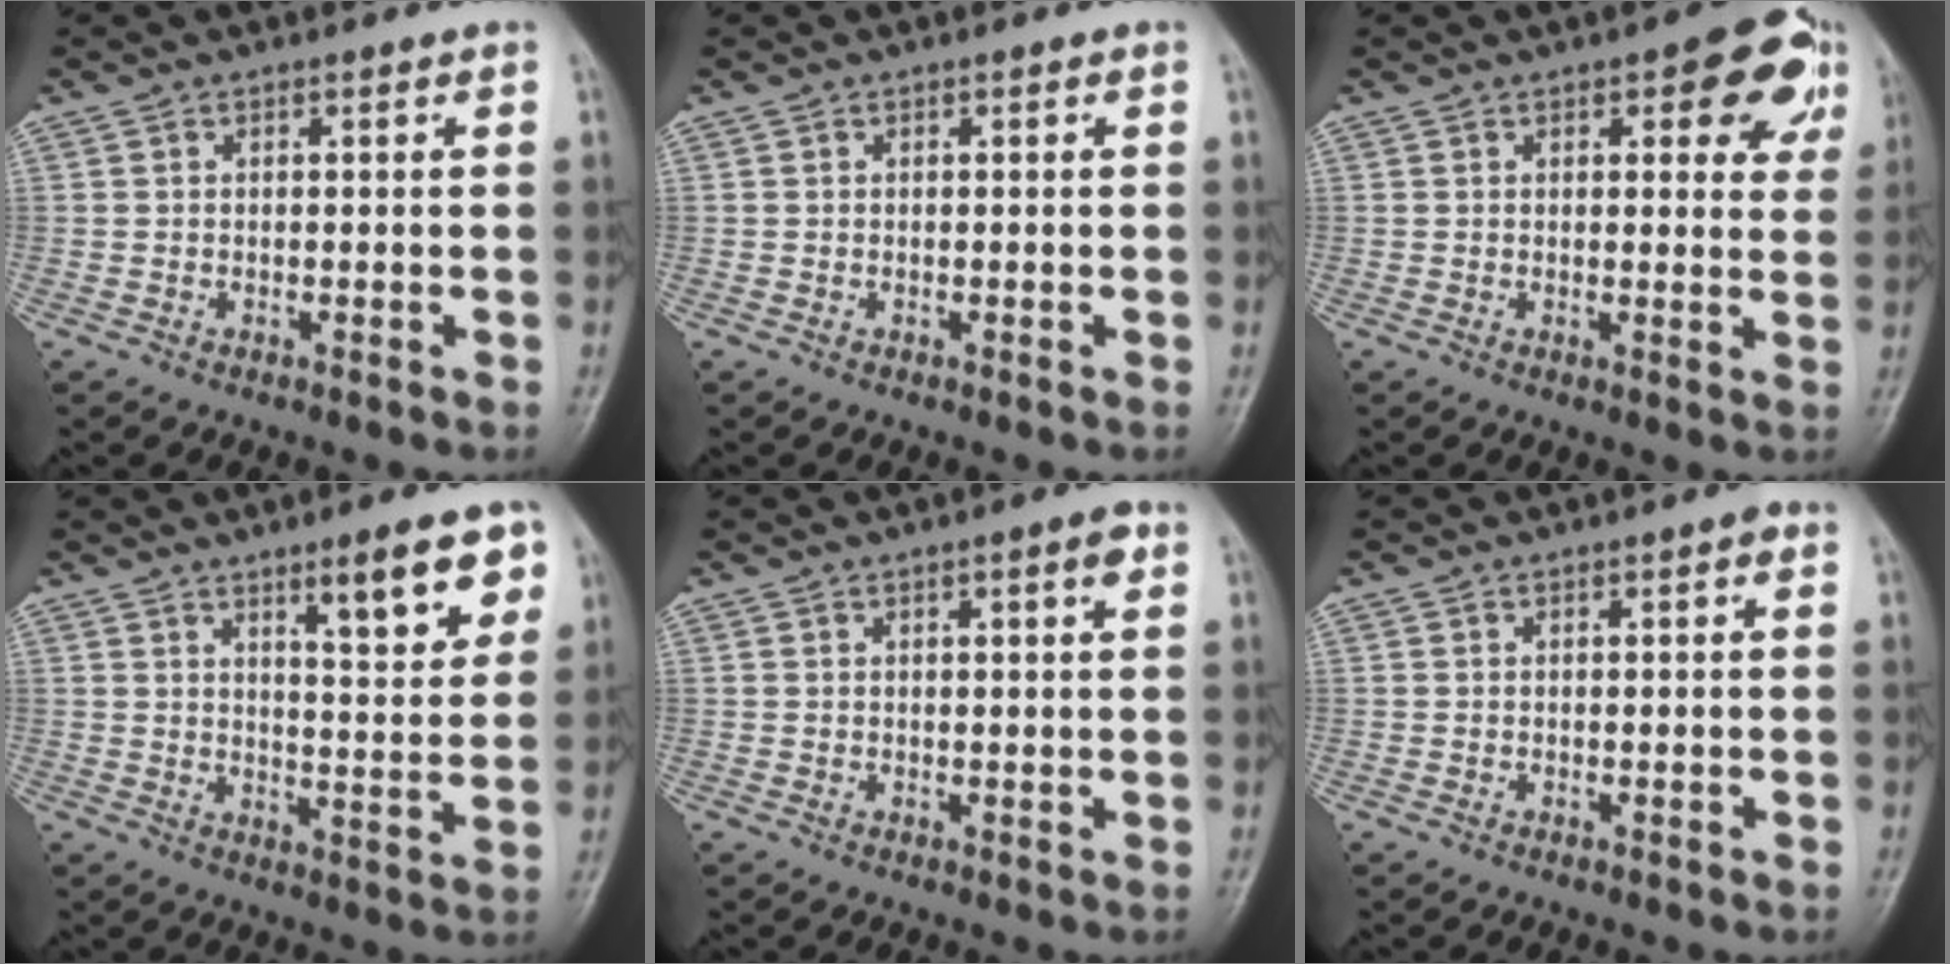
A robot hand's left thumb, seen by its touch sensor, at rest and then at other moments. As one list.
[{"total": 0.0}, {"total": 10.1, "force": [4.6, 4.3, 7.8], "torque": [-0.051, -0.010, 0.046]}, {"total": 10.8, "force": [6.0, 2.7, 8.6], "torque": [-0.100, -0.031, 0.087]}, {"total": 2.9, "force": [1.3, 0.6, 2.5], "torque": [-0.033, -0.002, 0.016]}, {"total": 1.1, "force": [0.3, 0.4, 1.0], "torque": [-0.016, 0.002, 0.002]}]